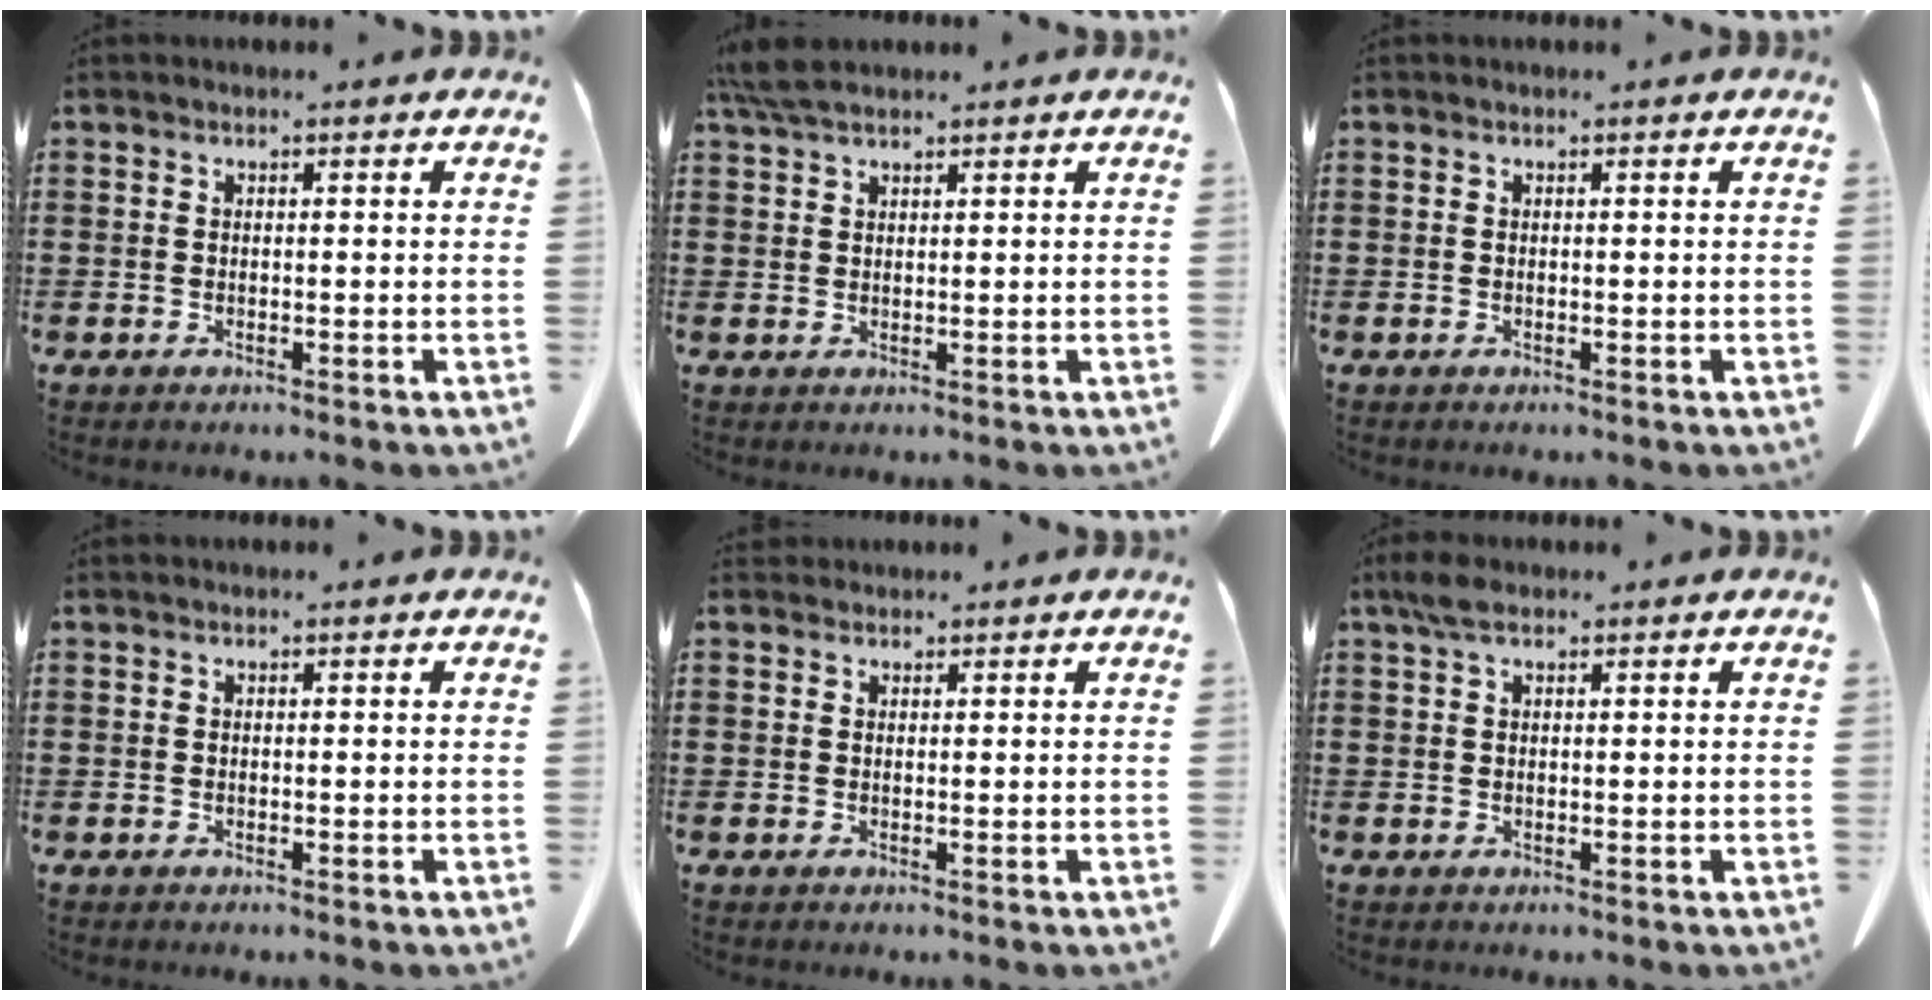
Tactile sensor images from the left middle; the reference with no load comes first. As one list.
[{"total": 3.8, "force": [2.8, 0.9, 2.3], "torque": [-0.060, -0.002, 0.053]}, {"total": 0.0}, {"total": 0.0}, {"total": 0.9, "force": [0.9, 0.3, 0.0], "torque": [-0.004, 0.000, 0.019]}, {"total": 2.4, "force": [1.4, 0.9, 1.7], "torque": [-0.038, 0.004, 0.025]}]